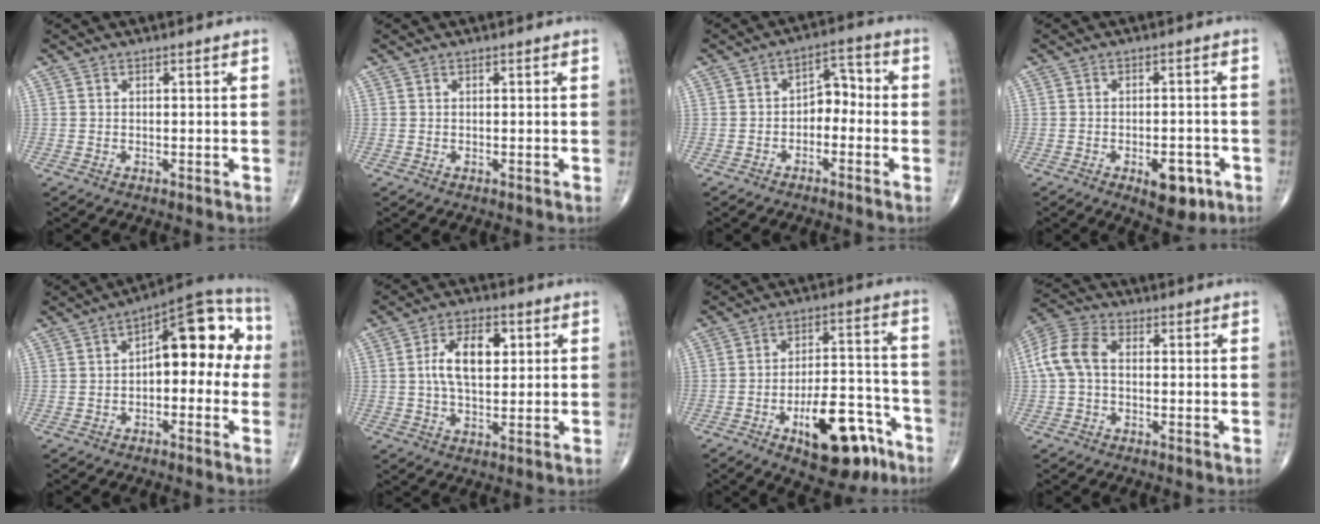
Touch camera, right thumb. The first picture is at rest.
{"total": 0.0}
{"total": 5.6, "force": [-1.5, 3.8, 3.9], "torque": [-0.034, 0.039, -0.037]}
{"total": 7.0, "force": [-3.2, 3.4, 5.2], "torque": [-0.055, 0.010, -0.037]}
{"total": 13.9, "force": [0.7, 7.1, 11.9], "torque": [-0.119, 0.044, -0.005]}
{"total": 9.4, "force": [1.8, 5.1, 7.7], "torque": [-0.125, 0.006, 0.029]}
{"total": 16.7, "force": [-8.6, 7.3, 12.3], "torque": [-0.154, 0.062, -0.120]}
{"total": 8.2, "force": [0.1, 5.3, 6.2], "torque": [-0.134, 0.024, -0.006]}